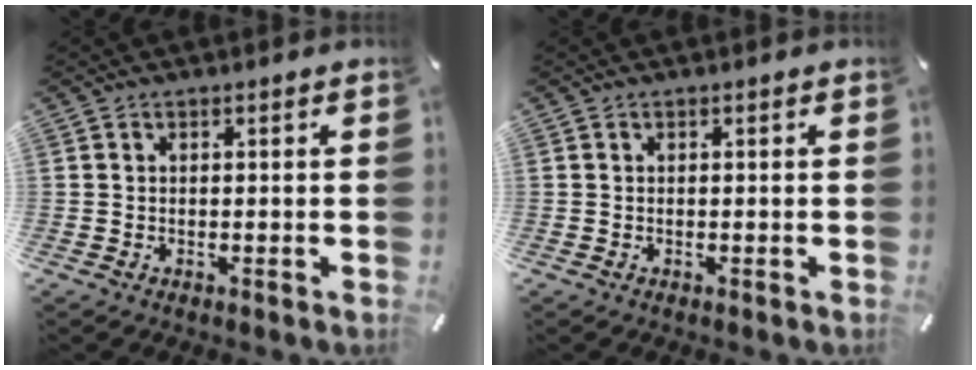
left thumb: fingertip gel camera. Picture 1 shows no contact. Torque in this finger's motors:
{"motor_torque": [-0.10, 0.10, 0.00, 0.00, 0.00]}